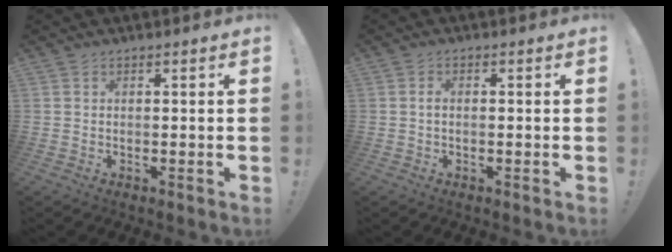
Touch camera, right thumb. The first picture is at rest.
{"total": 1.3, "force": [-0.4, 0.6, 1.1], "torque": [-0.019, 0.004, -0.007]}